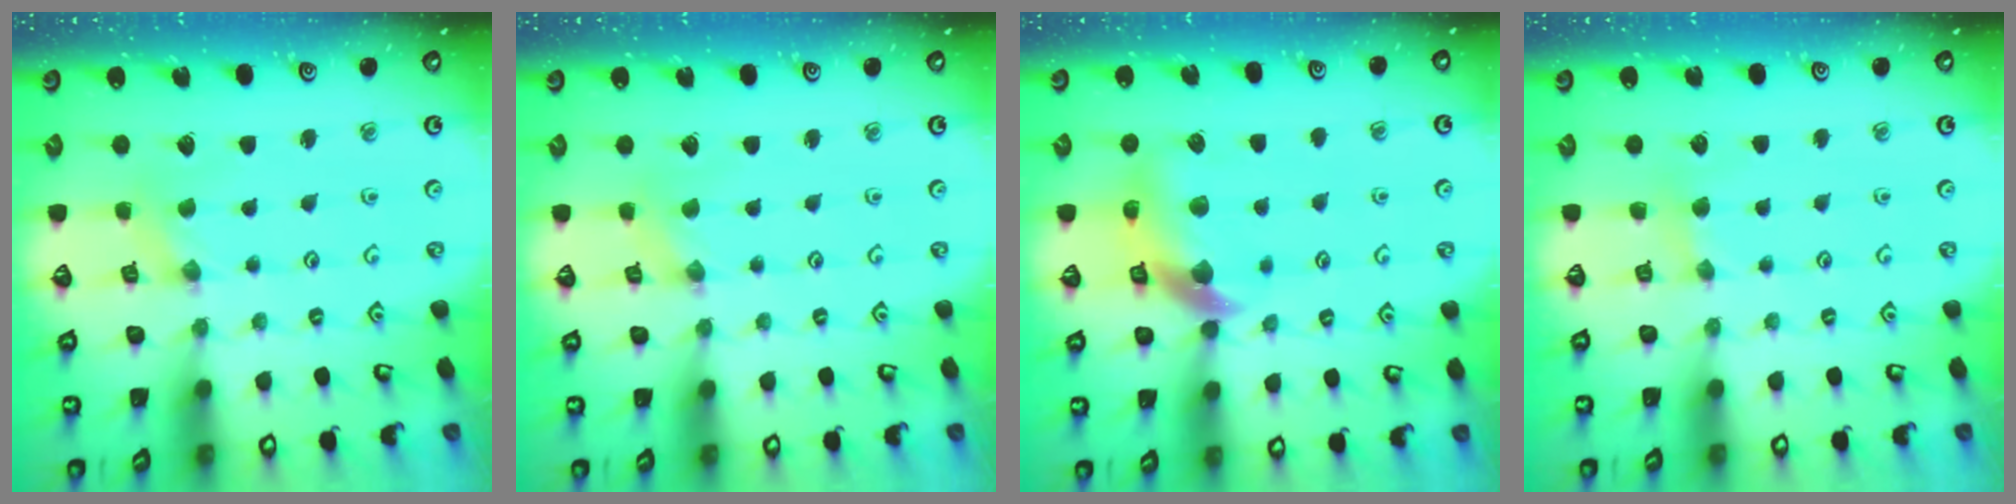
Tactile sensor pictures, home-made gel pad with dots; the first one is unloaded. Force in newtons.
{"total": 0.0}
{"total": 11.4, "press": 11.2, "slide": 1.7}
{"total": 3.1, "press": 3.1, "slide": 0.5}